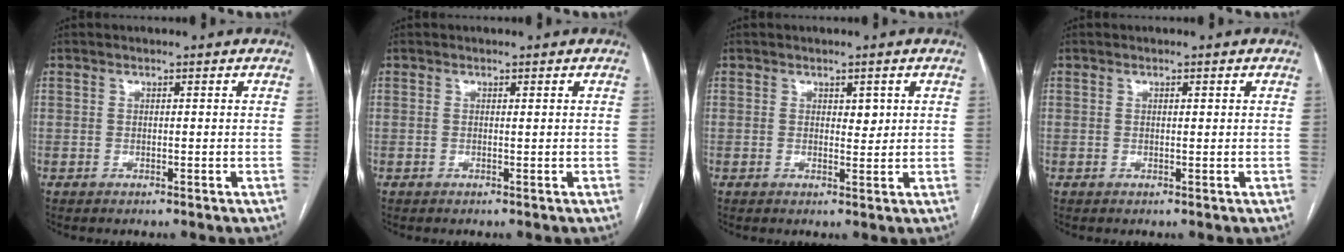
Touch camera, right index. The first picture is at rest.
{"total": 0.0}
{"total": 1.9, "force": [0.8, 1.1, 1.4], "torque": [-0.016, -0.004, 0.012]}
{"total": 0.7, "force": [0.4, 0.2, 0.6], "torque": [-0.009, -0.001, 0.005]}